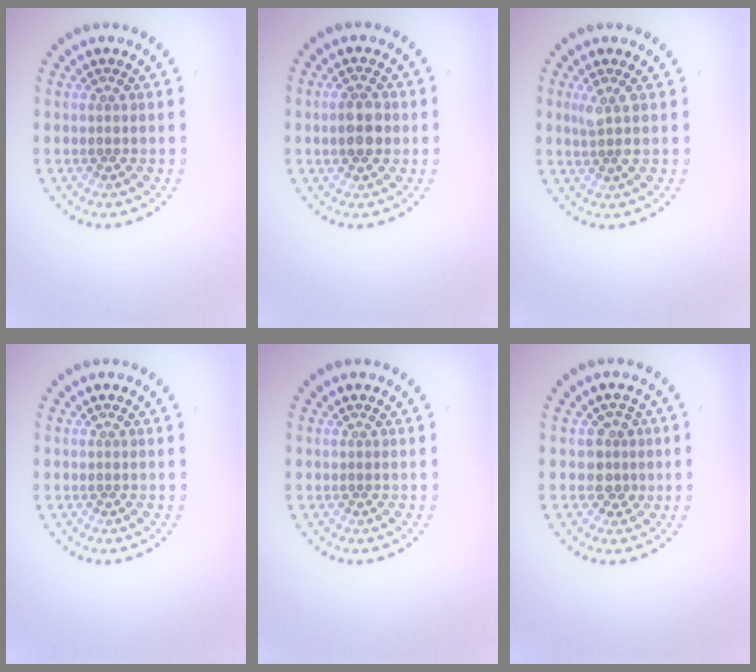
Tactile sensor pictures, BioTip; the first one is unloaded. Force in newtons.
{"total": 2.7, "press": 2.7, "slide": 0.3}
{"total": 1.6, "press": 1.3, "slide": 1.0}
{"total": 0.0}
{"total": 0.0}
{"total": 2.0, "press": 1.7, "slide": 1.2}